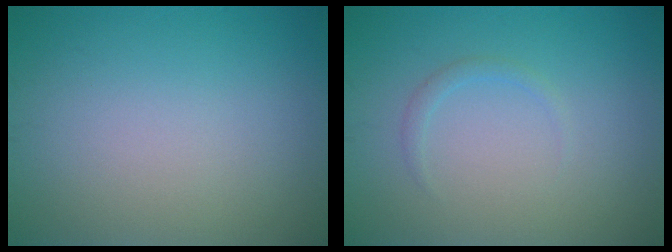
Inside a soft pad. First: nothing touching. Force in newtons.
{"total": 0.9, "press": 0.9, "slide": 0.1}